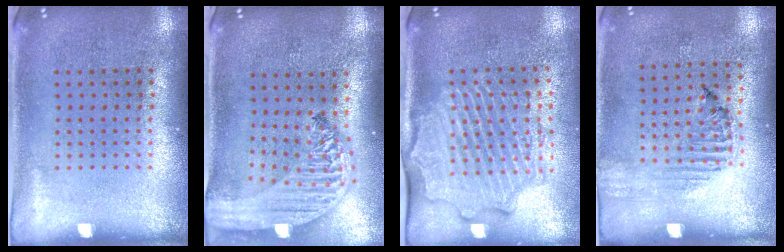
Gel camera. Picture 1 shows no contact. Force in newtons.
{"total": 2.7, "press": 2.2, "slide": 1.5}
{"total": 2.6, "press": 2.3, "slide": 1.2}
{"total": 1.2, "press": 1.2, "slide": 0.2}